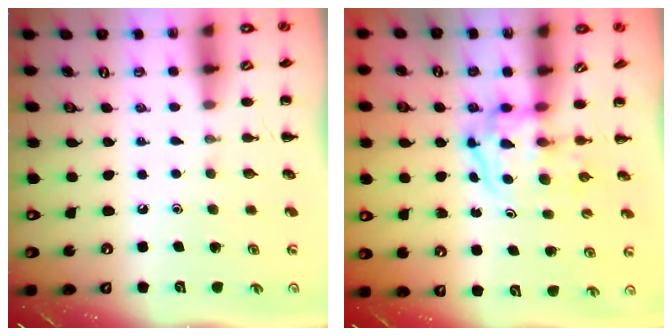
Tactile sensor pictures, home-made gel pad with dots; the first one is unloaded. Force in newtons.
{"total": 3.8, "press": 3.7, "slide": 0.5}